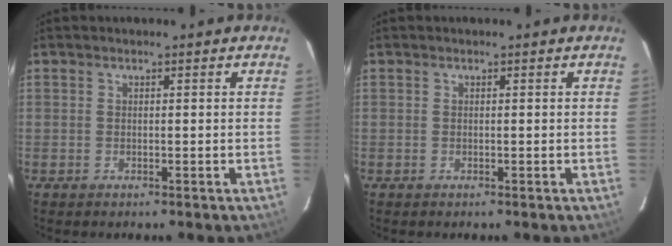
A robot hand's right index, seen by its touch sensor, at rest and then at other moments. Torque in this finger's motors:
{"motor_torque": [0.00, 0.00, 0.01, 0.00]}